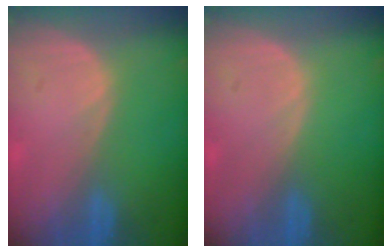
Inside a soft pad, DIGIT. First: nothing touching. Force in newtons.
{"total": 0.0}